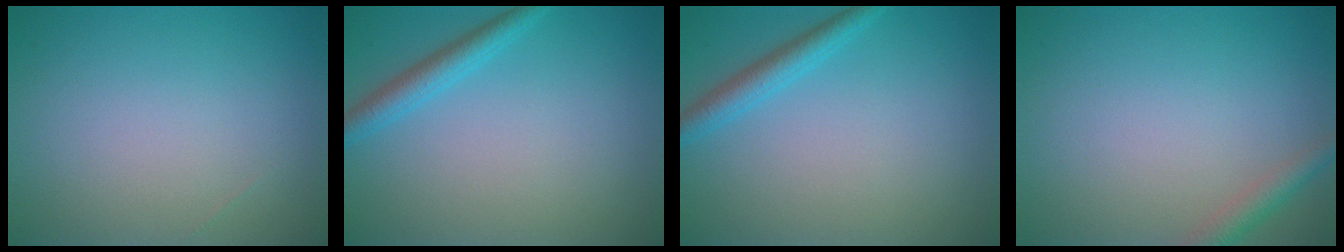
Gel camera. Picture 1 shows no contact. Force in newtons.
{"total": 2.3, "press": 2.3, "slide": 0.2}
{"total": 2.3, "press": 2.3, "slide": 0.2}
{"total": 1.9, "press": 1.9, "slide": 0.1}